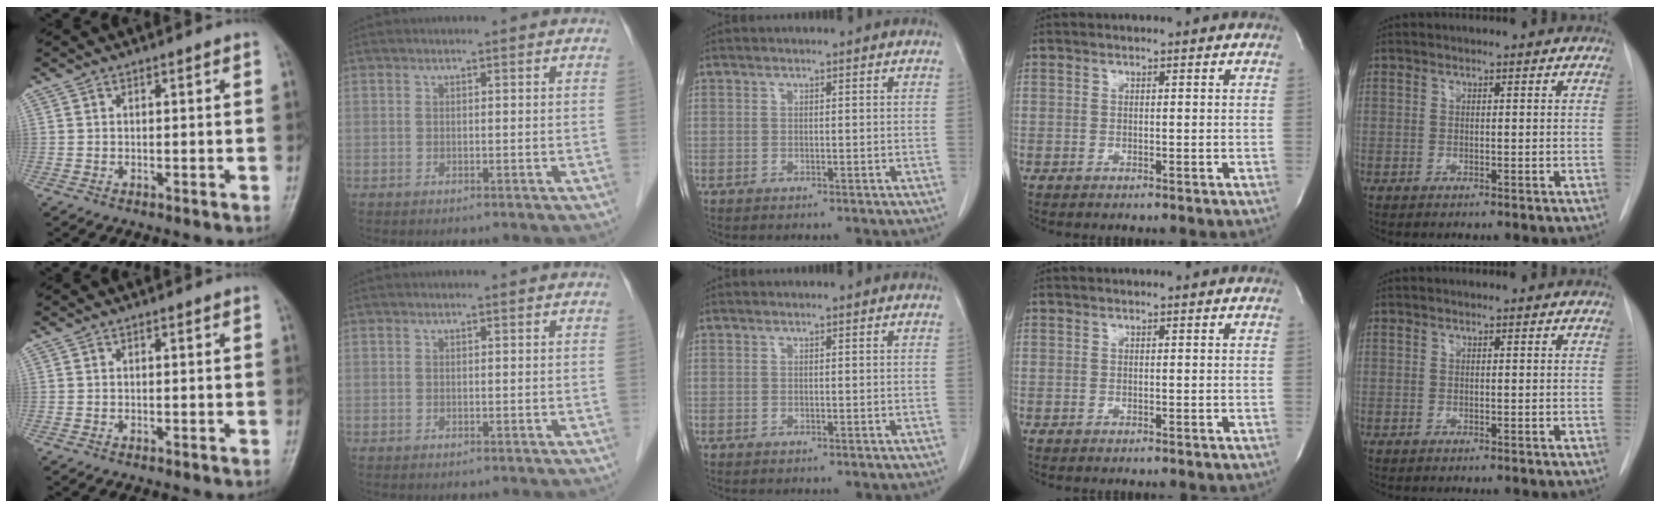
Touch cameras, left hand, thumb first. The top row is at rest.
{}